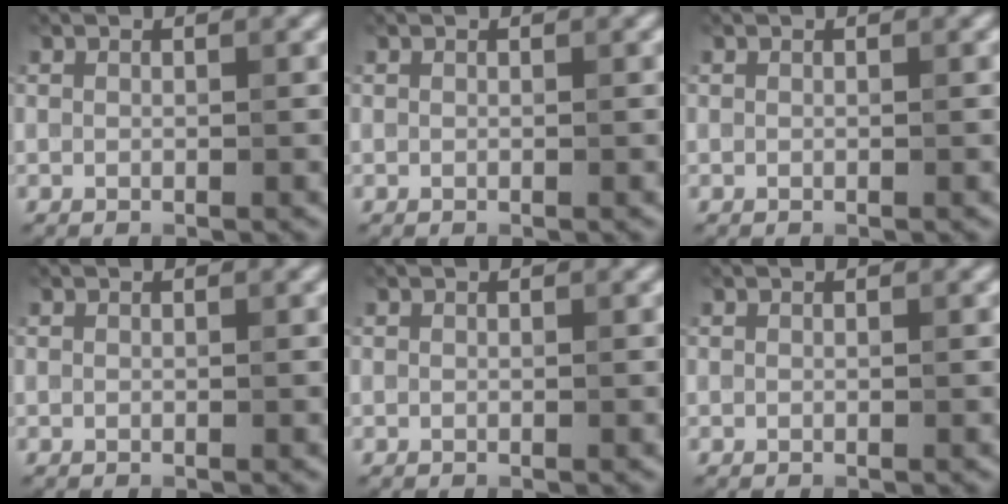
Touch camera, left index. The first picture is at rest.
{"total": 0.0}
{"total": 0.0}
{"total": 0.0}
{"total": 0.0}
{"total": 0.0}